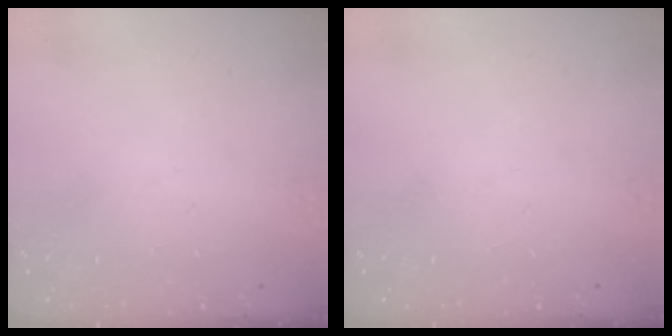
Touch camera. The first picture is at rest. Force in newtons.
{"total": 0.0}